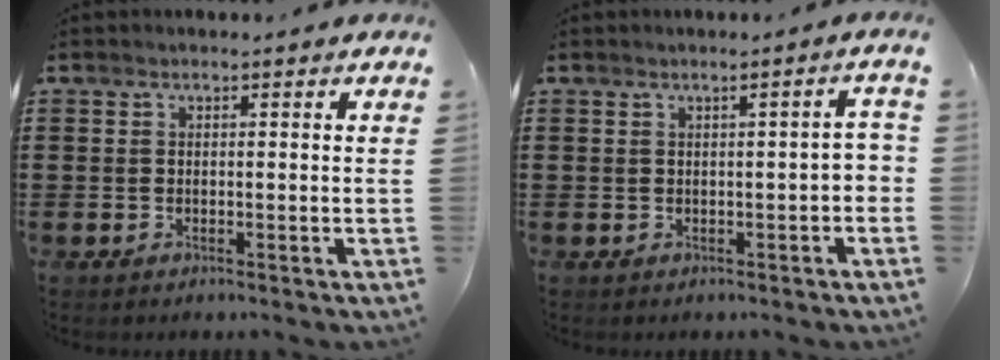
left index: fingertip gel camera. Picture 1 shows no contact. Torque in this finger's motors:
{"motor_torque": [0.05, 0.17, 0.09, 0.04]}